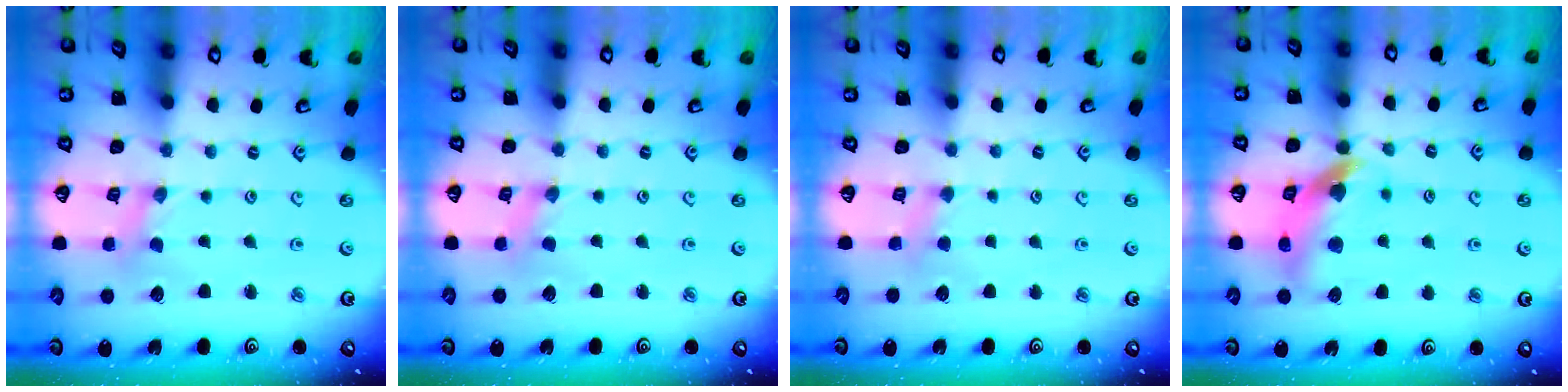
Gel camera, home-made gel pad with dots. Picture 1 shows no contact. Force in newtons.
{"total": 0.0}
{"total": 2.9, "press": 2.9, "slide": 0.3}
{"total": 11.9, "press": 11.8, "slide": 1.7}